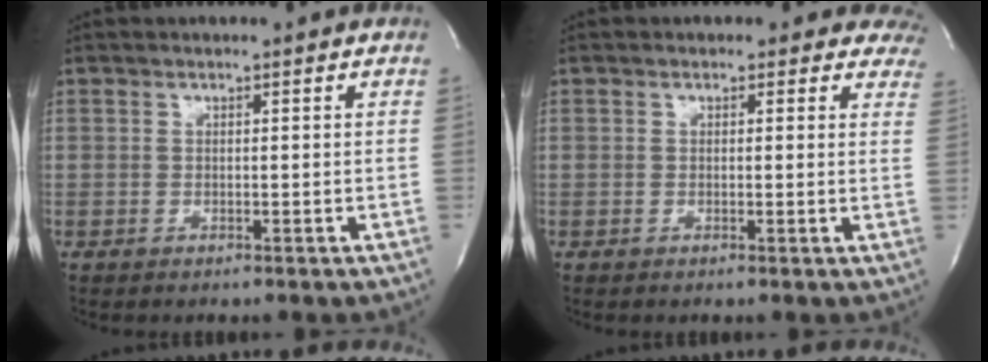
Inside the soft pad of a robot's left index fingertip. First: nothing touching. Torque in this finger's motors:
{"motor_torque": [1.10, -1.04, 0.13, 0.00]}